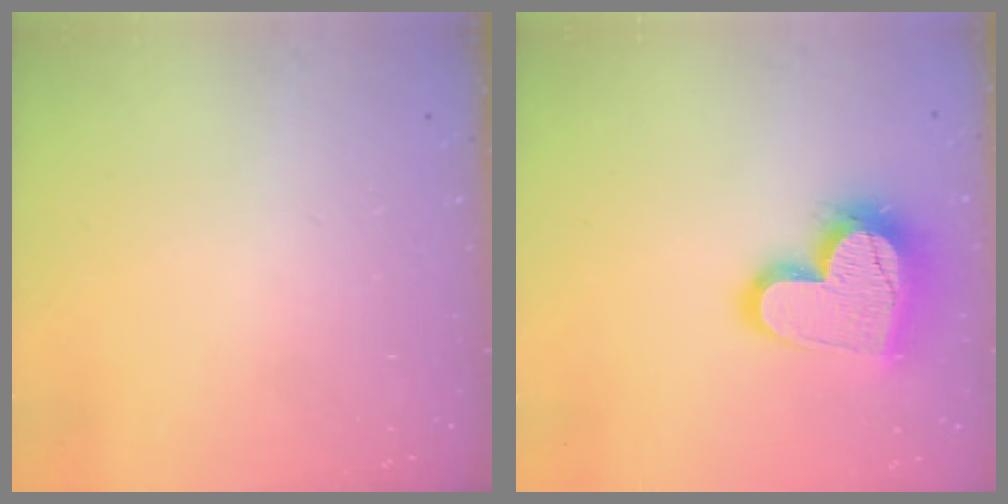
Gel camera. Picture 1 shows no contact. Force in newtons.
{"total": 18.6, "press": 18.5, "slide": 1.5}